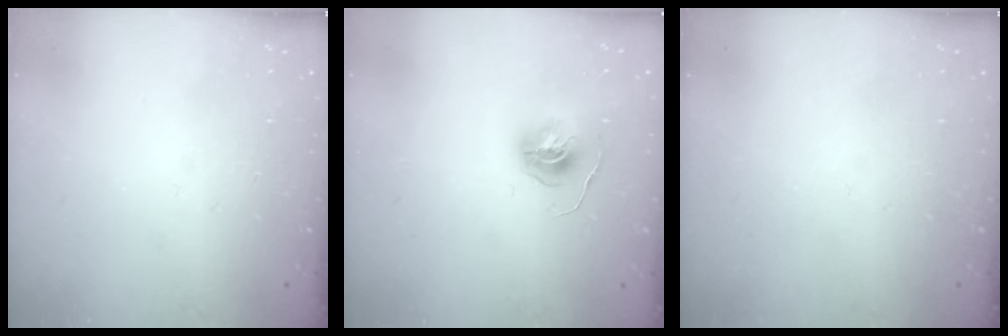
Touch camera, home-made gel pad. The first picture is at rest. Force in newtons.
{"total": 6.0, "press": 6.0, "slide": 0.6}
{"total": 0.0}